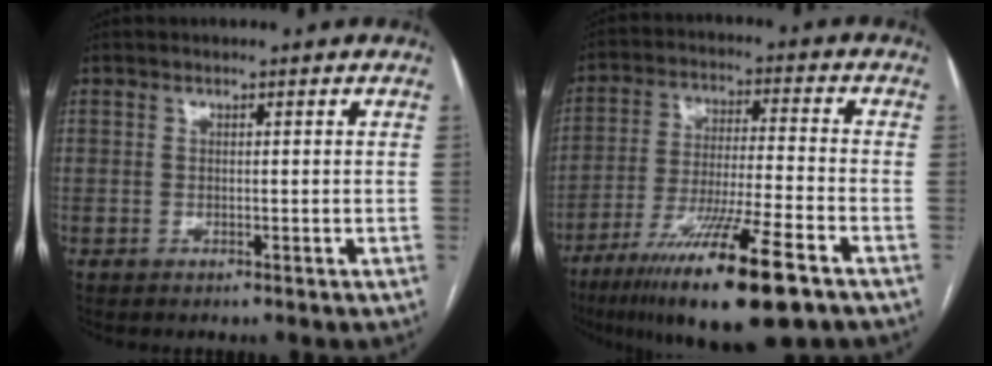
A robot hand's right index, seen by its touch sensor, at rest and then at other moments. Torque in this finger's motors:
{"motor_torque": [1.12, -1.02, 1.05, 0.21]}